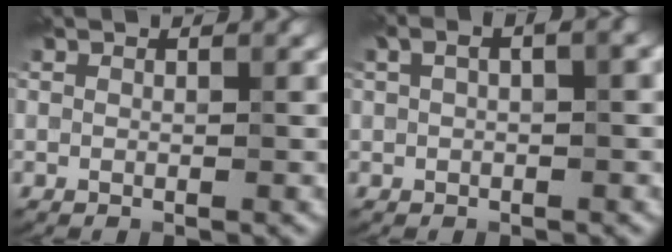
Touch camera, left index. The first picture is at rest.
{"total": 3.4, "force": [1.3, 1.4, 2.8], "torque": [-0.049, 0.013, 0.015]}